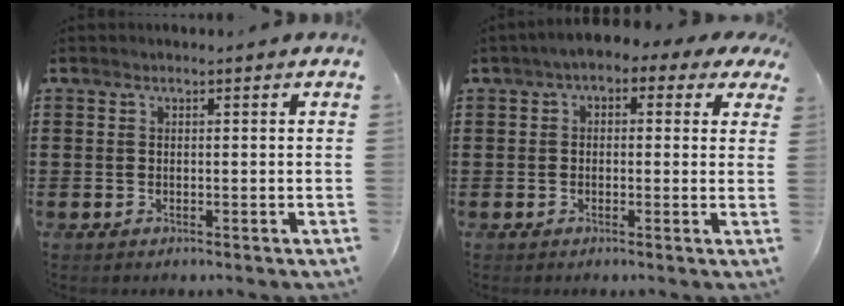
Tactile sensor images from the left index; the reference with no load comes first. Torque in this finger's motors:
{"motor_torque": [1.04, -1.09, 0.84, 0.21]}